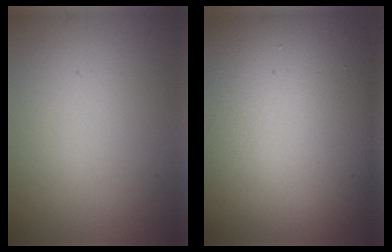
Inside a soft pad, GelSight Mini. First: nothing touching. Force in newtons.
{"total": 17.7, "press": 17.7, "slide": 1.2}